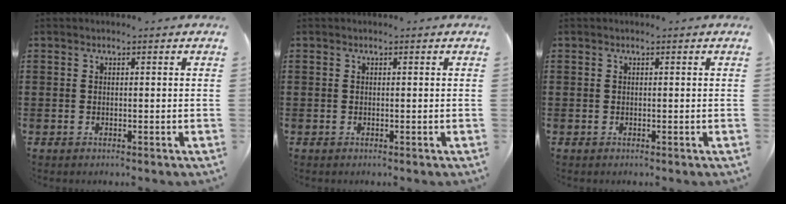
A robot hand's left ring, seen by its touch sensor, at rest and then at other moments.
{"total": 0.0}
{"total": 0.0}